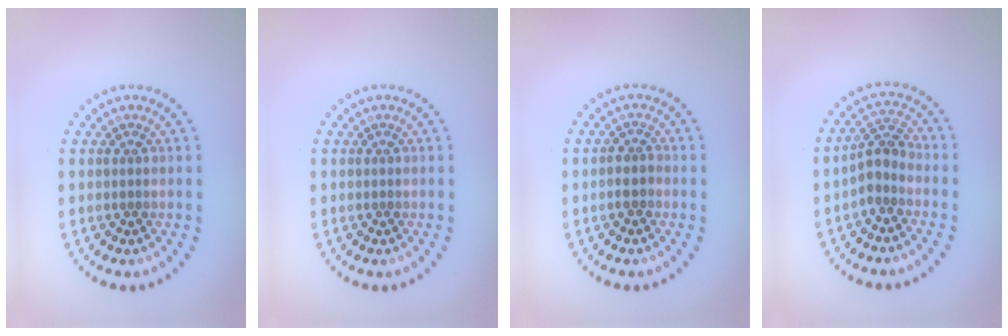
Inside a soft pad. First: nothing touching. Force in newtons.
{"total": 0.0}
{"total": 1.5, "press": 1.3, "slide": 0.6}
{"total": 2.7, "press": 2.1, "slide": 1.6}